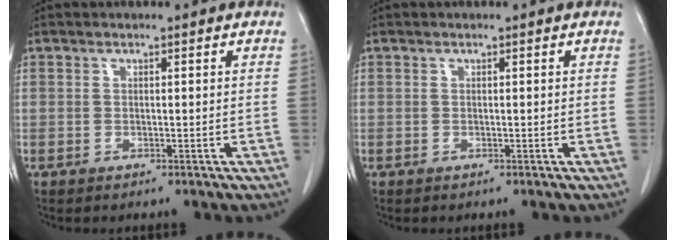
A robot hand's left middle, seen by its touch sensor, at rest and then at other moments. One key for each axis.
{"total": 0.0}